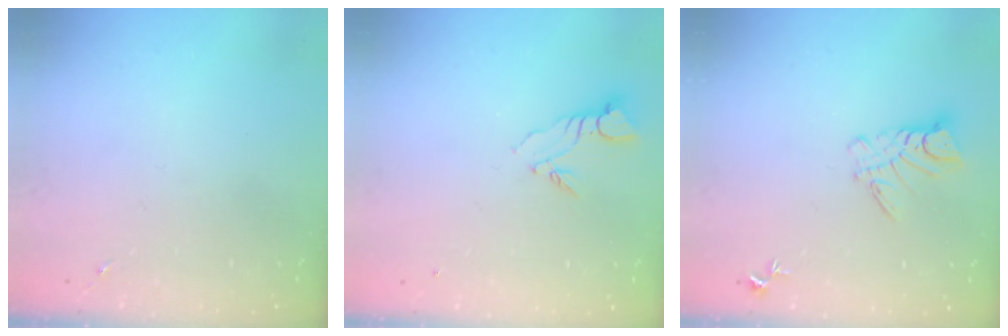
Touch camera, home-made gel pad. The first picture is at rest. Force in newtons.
{"total": 4.2, "press": 4.2, "slide": 0.1}
{"total": 8.0, "press": 8.0, "slide": 0.7}